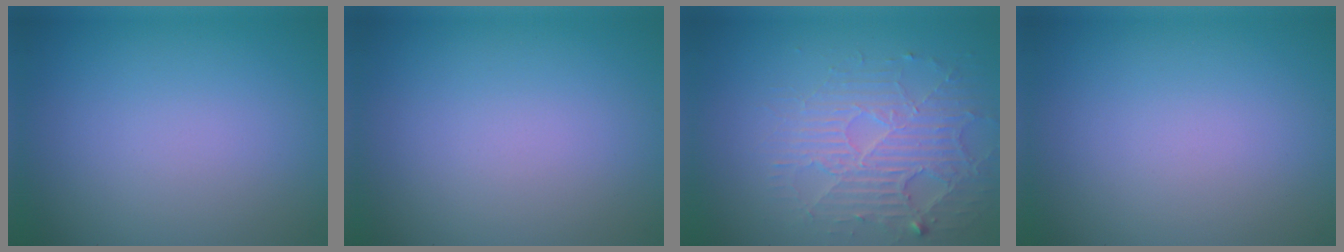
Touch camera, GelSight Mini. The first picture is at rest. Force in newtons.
{"total": 0.0}
{"total": 3.9, "press": 3.5, "slide": 1.6}
{"total": 0.0}